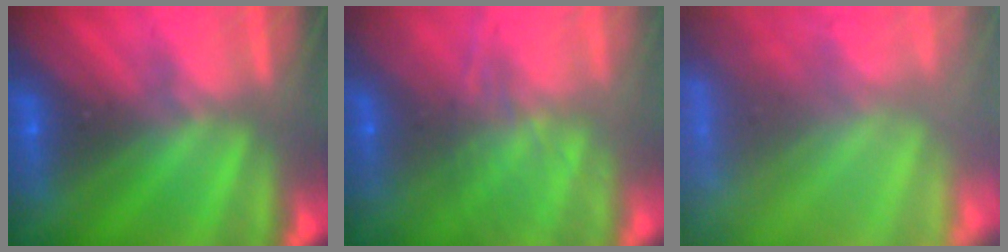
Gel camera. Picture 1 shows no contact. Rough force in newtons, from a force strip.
{"total": 7.4}
{"total": 7.3}